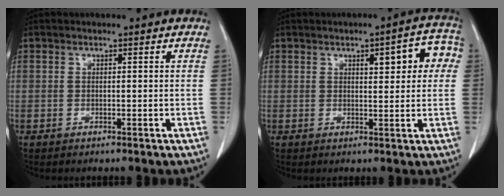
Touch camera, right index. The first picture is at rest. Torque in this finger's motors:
{"motor_torque": [0.58, 0.23, 0.15, 0.02]}